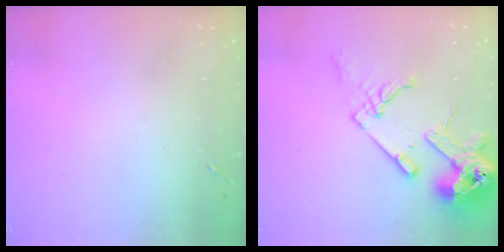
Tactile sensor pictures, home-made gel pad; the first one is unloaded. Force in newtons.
{"total": 18.6, "press": 18.4, "slide": 2.2}